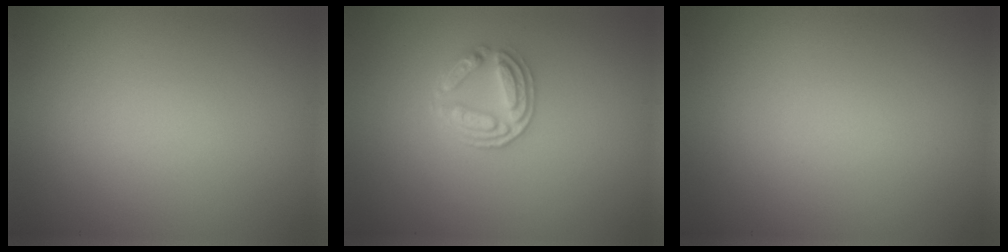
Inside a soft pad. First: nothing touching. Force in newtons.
{"total": 3.0, "press": 2.7, "slide": 1.2}
{"total": 0.0}